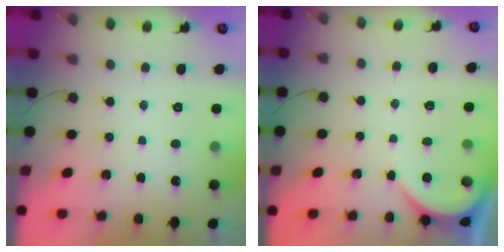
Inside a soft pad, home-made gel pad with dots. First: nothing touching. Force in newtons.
{"total": 2.4, "press": 2.4, "slide": 0.2}